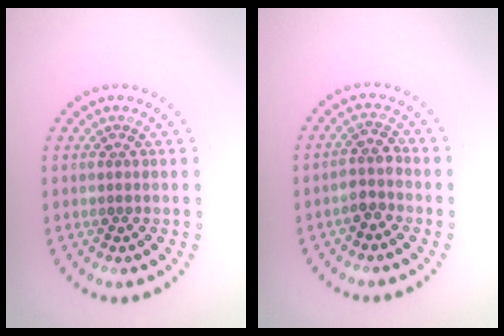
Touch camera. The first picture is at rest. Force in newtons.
{"total": 2.1, "press": 1.8, "slide": 0.9}